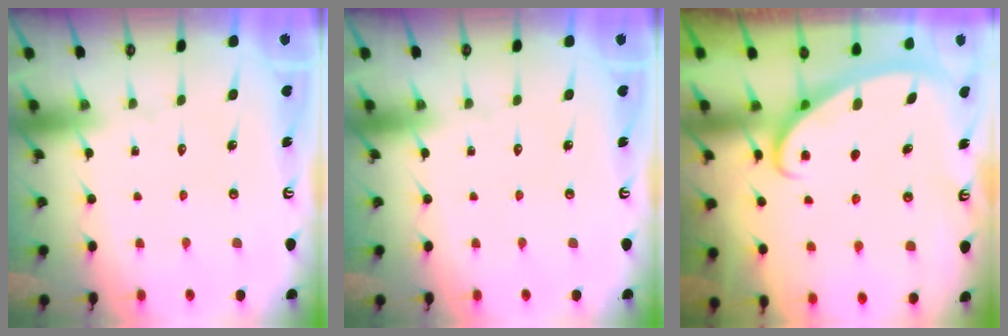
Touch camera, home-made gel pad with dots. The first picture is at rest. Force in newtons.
{"total": 0.0}
{"total": 2.6, "press": 2.6, "slide": 0.4}